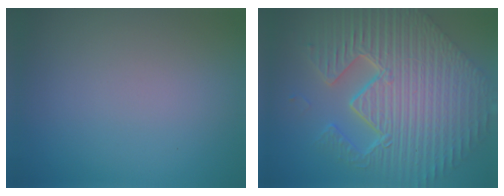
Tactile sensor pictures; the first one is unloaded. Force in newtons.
{"total": 12.4, "press": 8.0, "slide": 9.5}